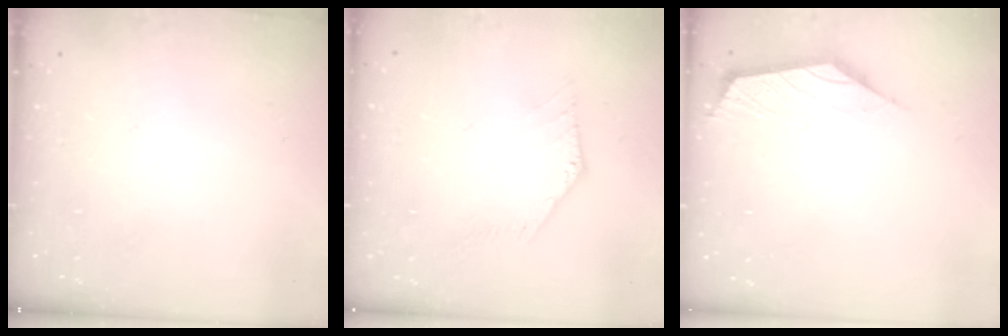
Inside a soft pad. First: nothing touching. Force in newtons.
{"total": 0.0}
{"total": 2.8, "press": 2.7, "slide": 0.7}